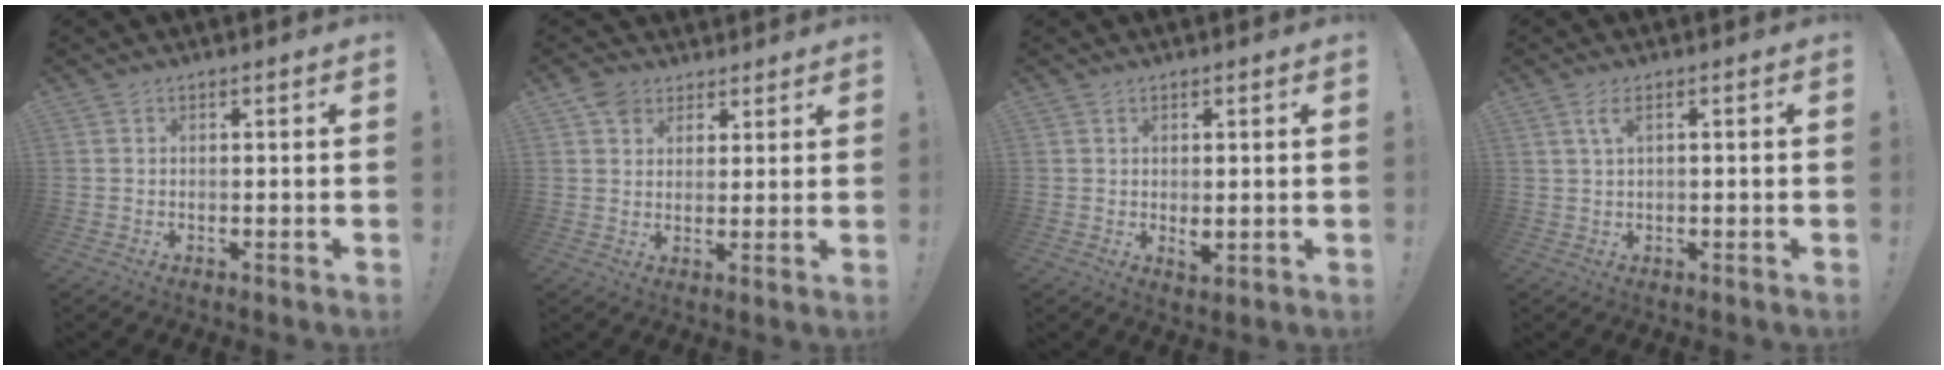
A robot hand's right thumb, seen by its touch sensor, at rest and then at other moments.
{"total": 6.4, "force": [4.1, 4.9, 1.1], "torque": [-0.010, -0.018, 0.079]}
{"total": 2.2, "force": [0.8, 0.9, 1.8], "torque": [-0.023, -0.005, 0.015]}
{"total": 3.1, "force": [1.5, 0.8, 2.6], "torque": [-0.045, -0.001, 0.024]}